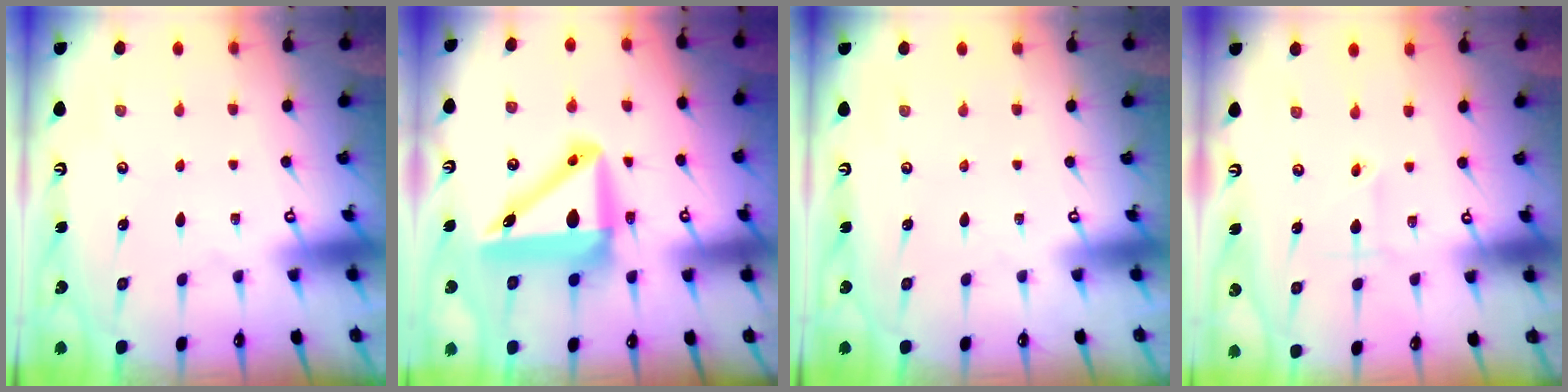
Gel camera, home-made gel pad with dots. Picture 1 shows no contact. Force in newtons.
{"total": 13.5, "press": 13.1, "slide": 3.0}
{"total": 0.0}
{"total": 1.8, "press": 1.7, "slide": 0.6}